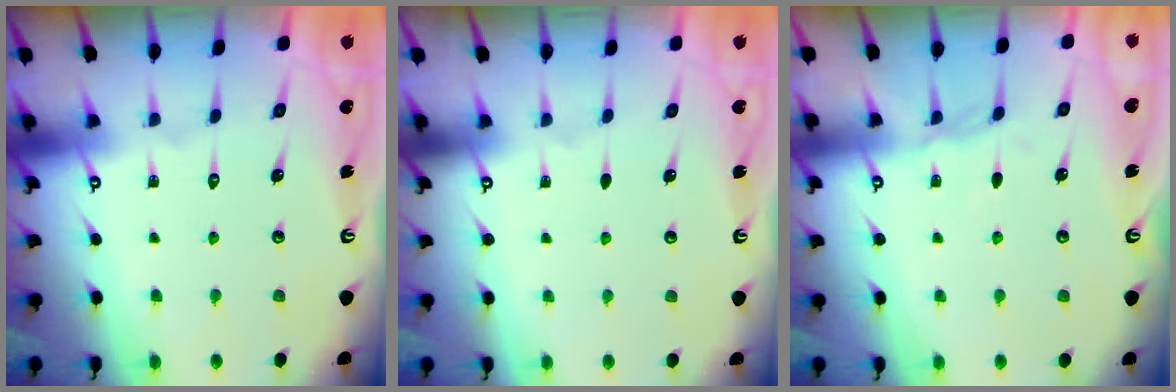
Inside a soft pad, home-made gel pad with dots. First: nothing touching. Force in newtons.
{"total": 0.0}
{"total": 3.5, "press": 3.4, "slide": 0.4}